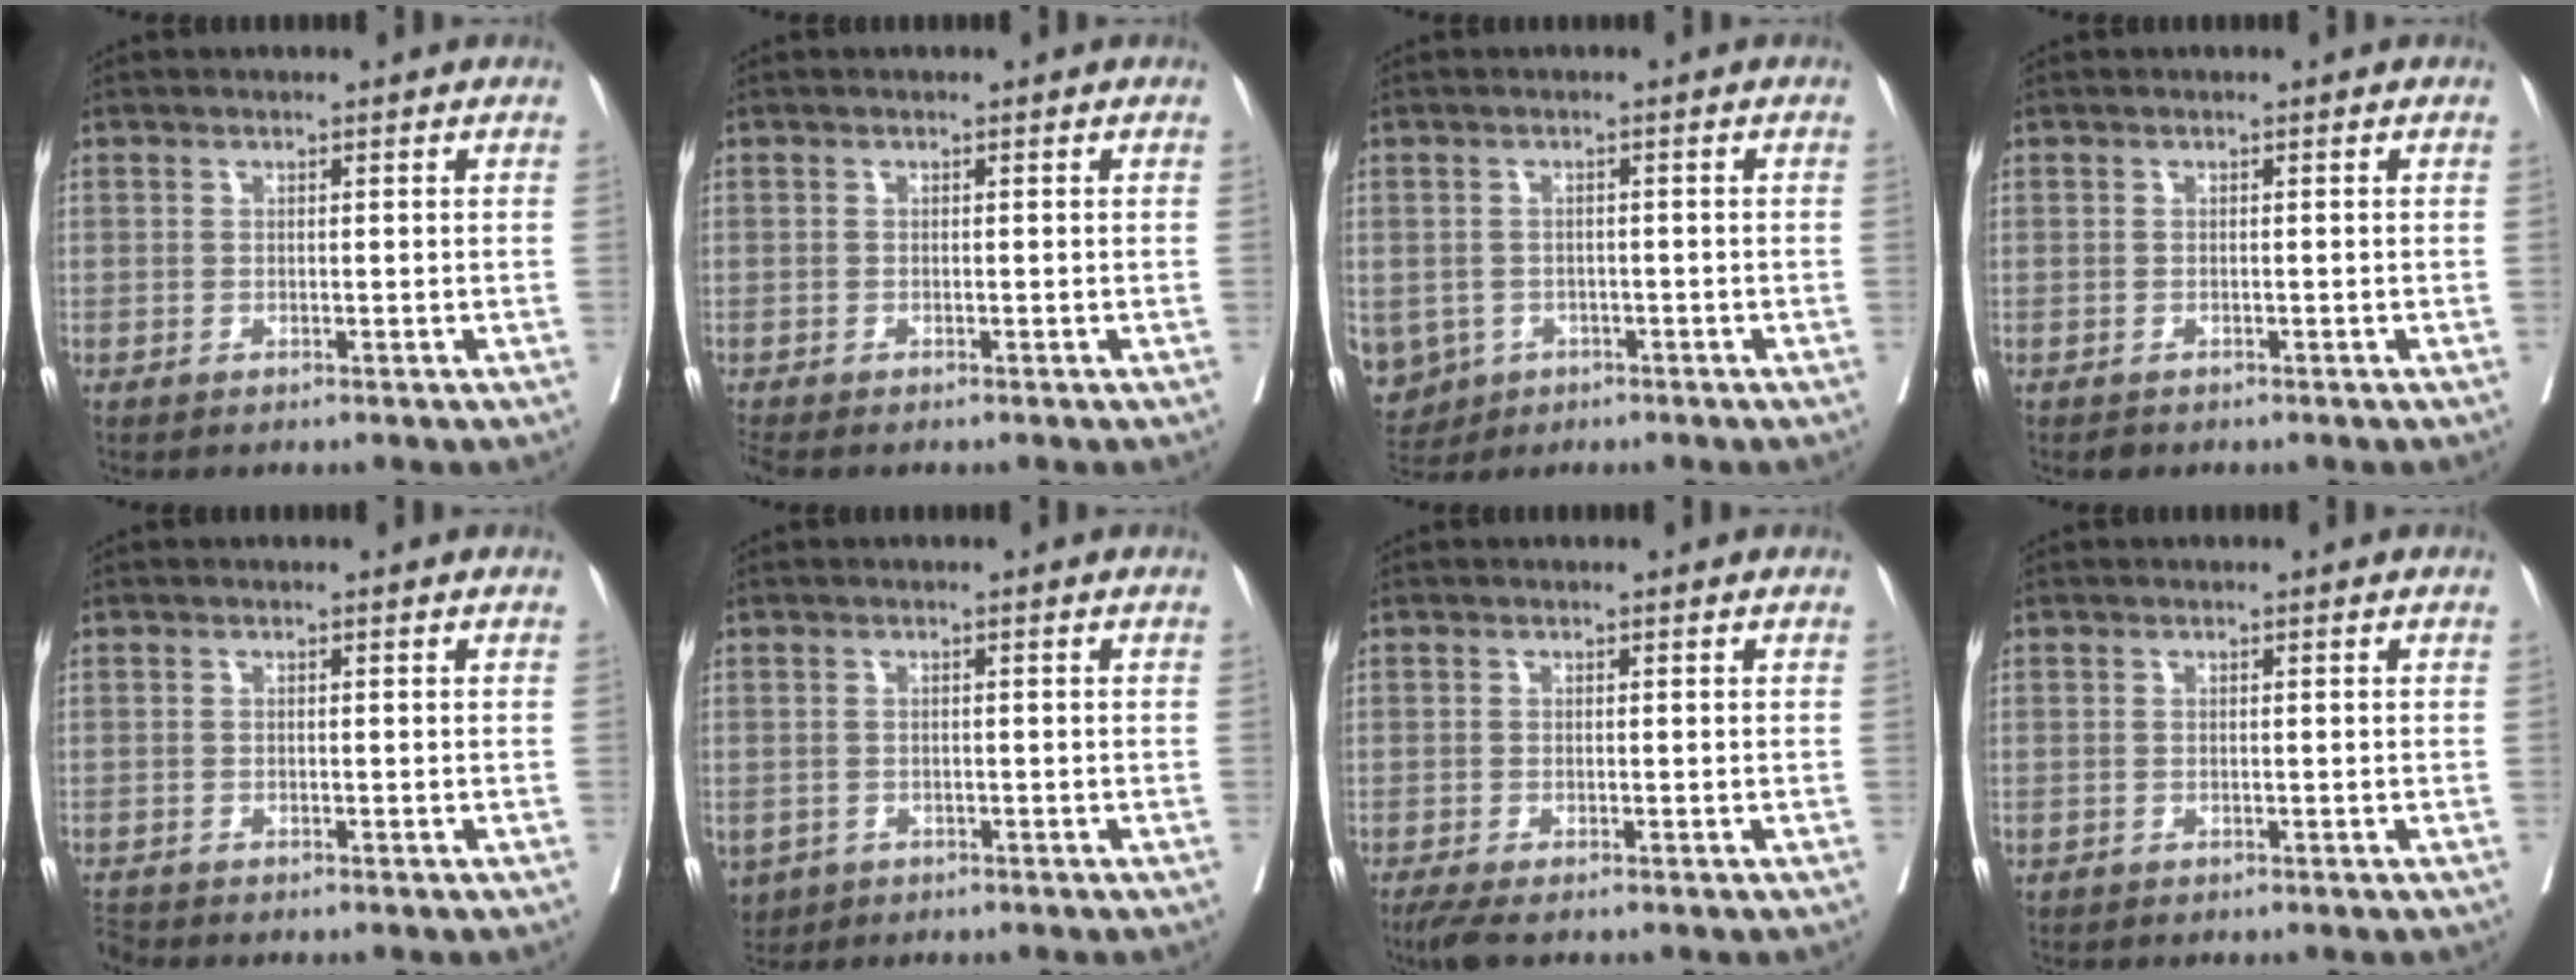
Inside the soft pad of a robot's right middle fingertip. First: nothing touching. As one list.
[{"total": 1.1, "force": [-1.1, 0.0, 0.2], "torque": [-0.007, -0.005, -0.023]}, {"total": 9.6, "force": [-3.7, 8.5, 2.6], "torque": [-0.087, 0.000, -0.047]}, {"total": 0.6, "force": [-0.5, 0.3, 0.1], "torque": [-0.006, 0.000, -0.008]}, {"total": 1.3, "force": [-1.3, 0.1, -0.1], "torque": [0.001, -0.008, -0.023]}, {"total": 5.1, "force": [-2.6, 4.1, 1.6], "torque": [-0.038, -0.003, -0.036]}, {"total": 3.1, "force": [-2.4, 0.6, 1.9], "torque": [-0.037, -0.011, -0.043]}, {"total": 0.0}]